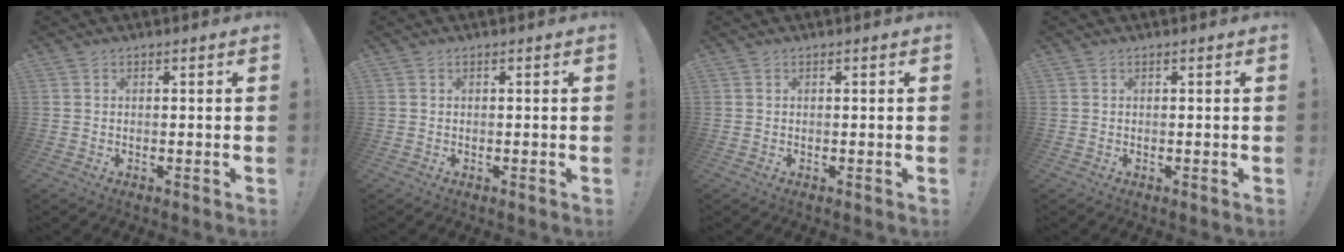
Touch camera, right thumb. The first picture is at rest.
{"total": 0.0}
{"total": 0.0}
{"total": 0.0}